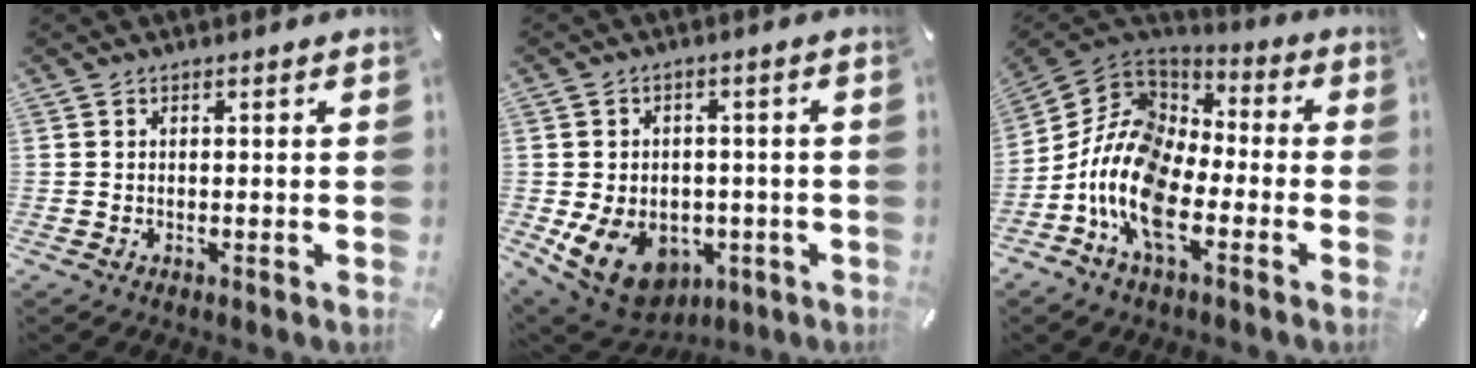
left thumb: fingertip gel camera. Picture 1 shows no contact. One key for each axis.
{"total": 11.8, "fx": -4.1, "fy": 9.2, "fz": 6.2, "tx": -0.118, "ty": 0.010, "tz": -0.069}
{"total": 14.2, "fx": -7.5, "fy": 8.1, "fz": 9.0, "tx": -0.211, "ty": 0.017, "tz": -0.149}